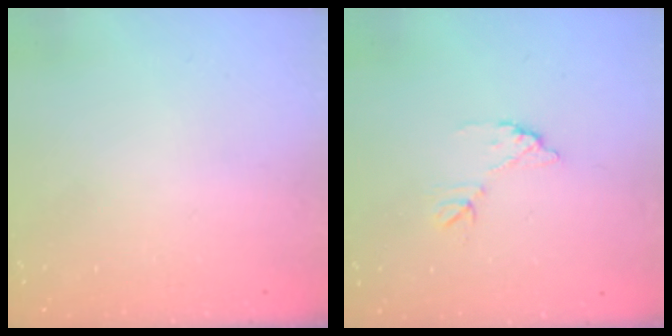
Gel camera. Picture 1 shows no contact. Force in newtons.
{"total": 7.4, "press": 7.4, "slide": 0.4}